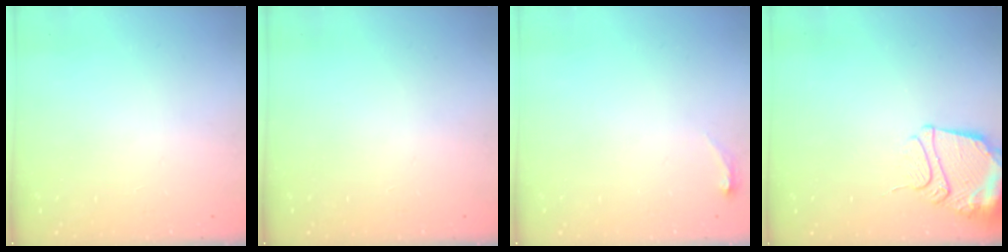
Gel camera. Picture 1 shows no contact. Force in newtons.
{"total": 0.0}
{"total": 3.8, "press": 3.5, "slide": 1.6}
{"total": 13.3, "press": 13.2, "slide": 1.4}